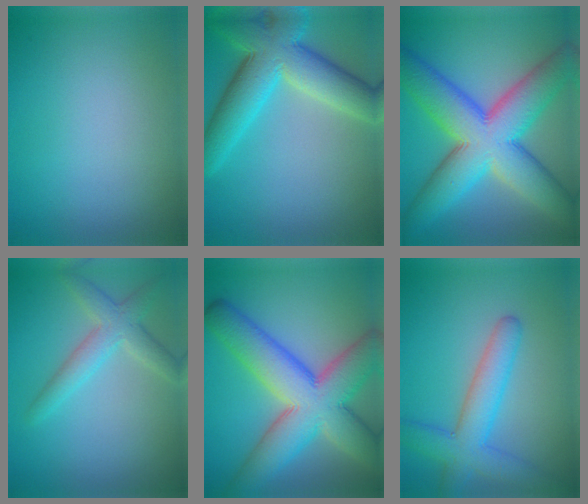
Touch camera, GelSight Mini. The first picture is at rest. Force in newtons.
{"total": 9.4, "press": 9.4, "slide": 0.6}
{"total": 13.6, "press": 13.6, "slide": 0.4}
{"total": 3.5, "press": 3.5, "slide": 0.2}
{"total": 12.1, "press": 12.1, "slide": 0.7}
{"total": 5.3, "press": 5.3, "slide": 0.3}